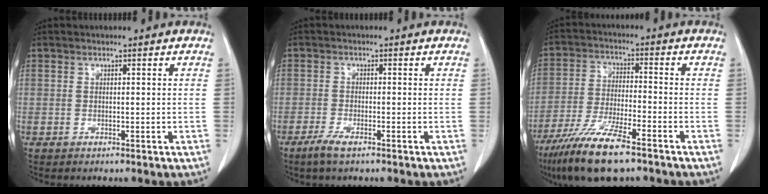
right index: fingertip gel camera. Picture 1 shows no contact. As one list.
[{"total": 2.9, "force": [-2.0, 0.4, 2.1], "torque": [-0.046, -0.004, -0.042]}, {"total": 11.8, "force": [-8.3, 1.7, 8.2], "torque": [-0.162, -0.028, -0.152]}]